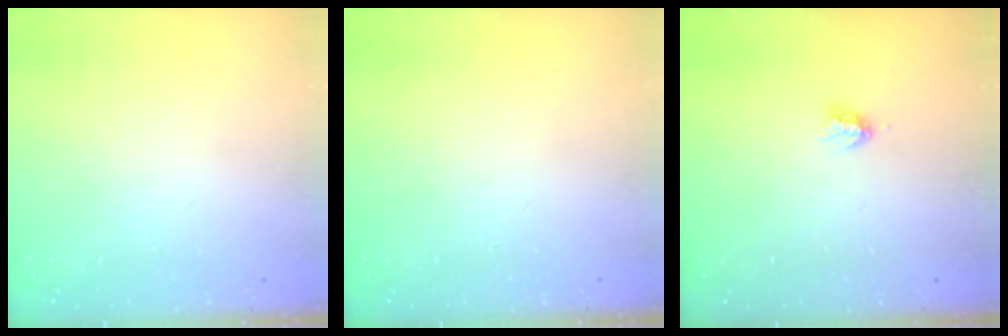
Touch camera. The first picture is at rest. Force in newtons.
{"total": 0.0}
{"total": 2.9, "press": 2.9, "slide": 0.5}